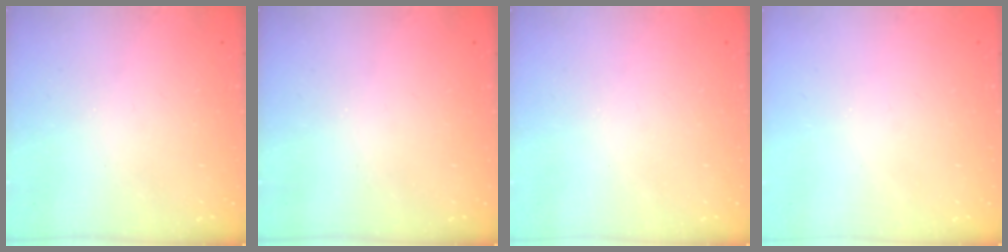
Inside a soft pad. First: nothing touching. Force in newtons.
{"total": 0.0}
{"total": 0.0}
{"total": 0.0}